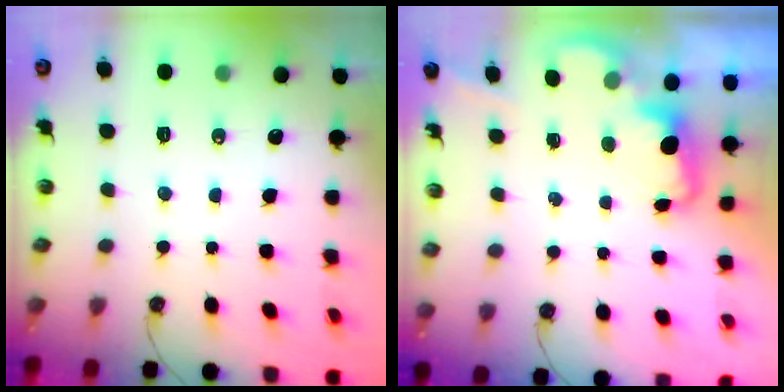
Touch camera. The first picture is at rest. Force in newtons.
{"total": 2.0, "press": 2.0, "slide": 0.6}